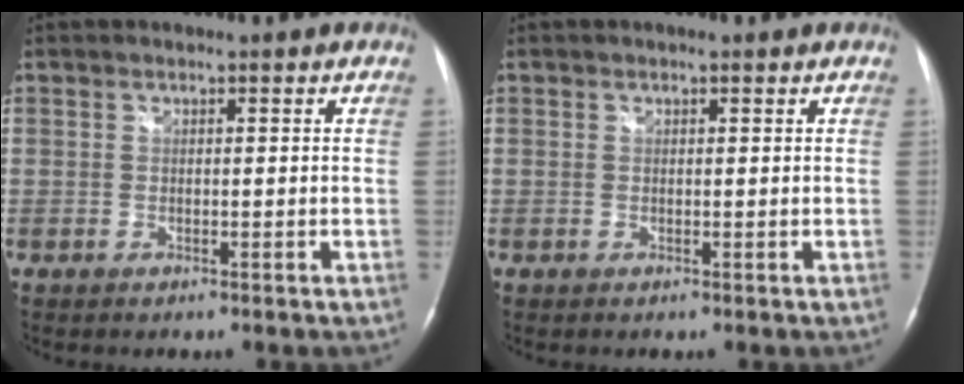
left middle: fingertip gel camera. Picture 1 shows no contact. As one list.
[{"total": 0.7, "force": [0.5, 0.2, 0.5], "torque": [-0.009, 0.006, 0.007]}]